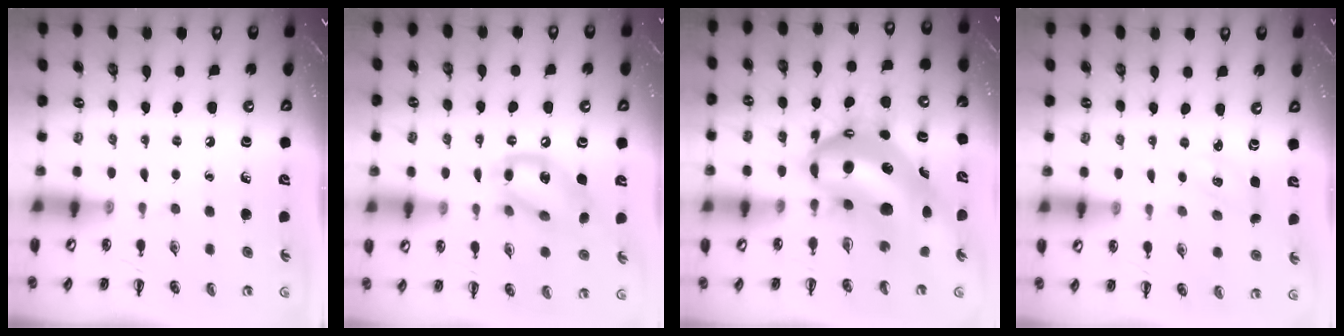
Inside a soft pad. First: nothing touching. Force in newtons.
{"total": 14.5, "press": 14.4, "slide": 2.3}
{"total": 14.5, "press": 14.1, "slide": 3.4}
{"total": 1.8, "press": 1.8, "slide": 0.5}